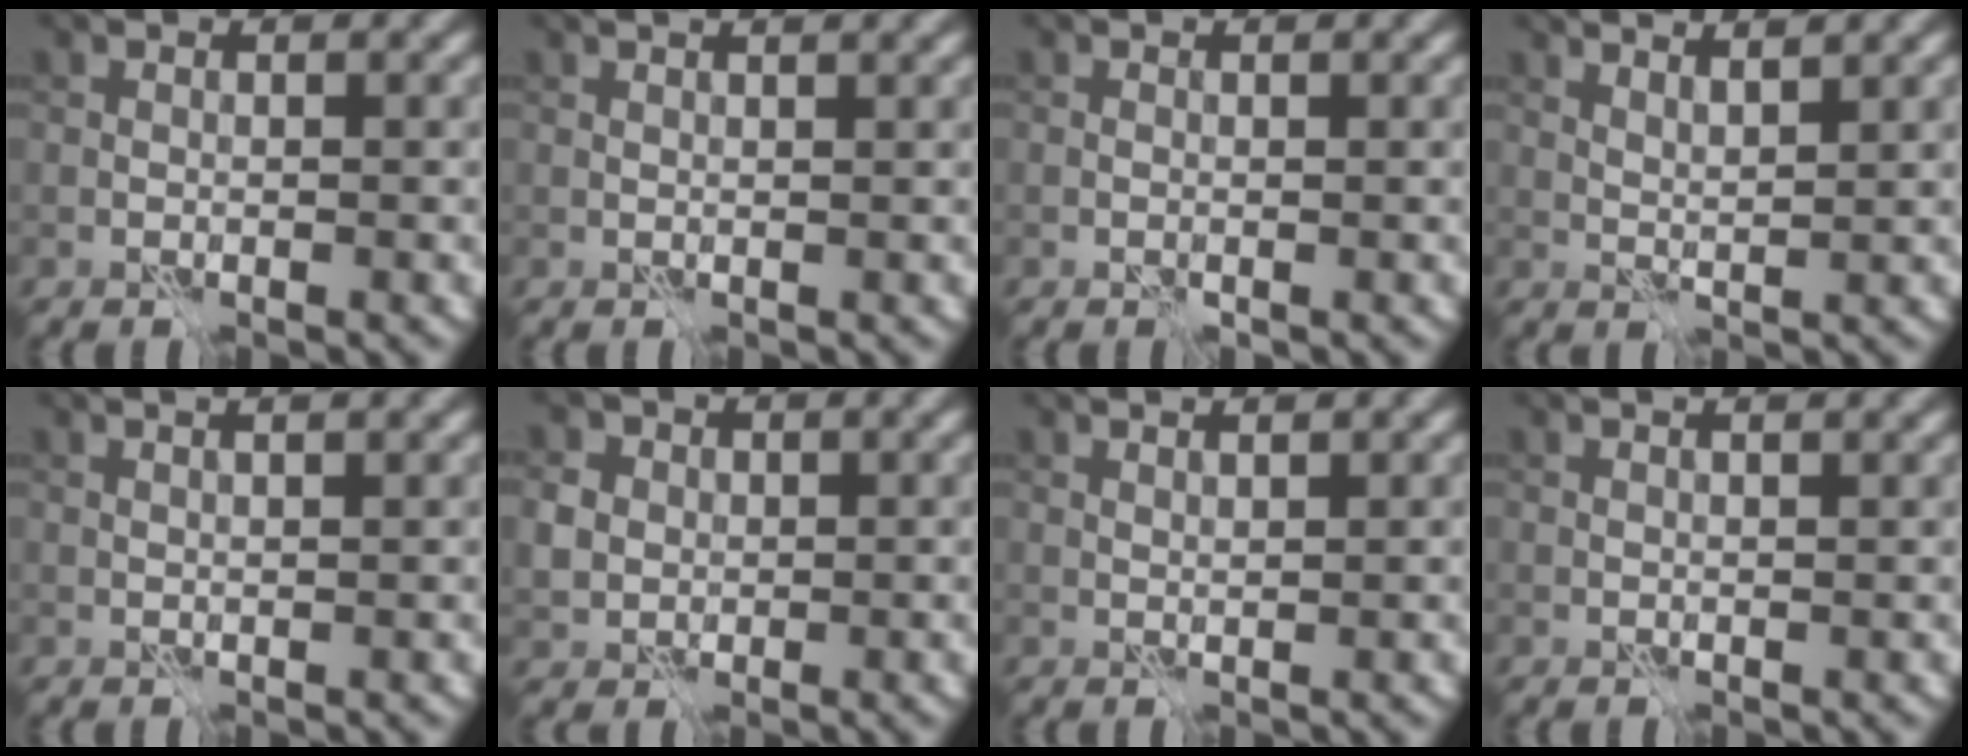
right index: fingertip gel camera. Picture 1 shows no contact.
{"total": 2.7, "force": [1.9, 0.8, 1.8], "torque": [-0.014, 0.017, 0.007]}
{"total": 0.0}
{"total": 3.3, "force": [2.6, 0.6, 2.0], "torque": [-0.025, 0.011, 0.027]}
{"total": 3.8, "force": [2.3, 1.3, 2.7], "torque": [-0.026, 0.032, 0.008]}
{"total": 4.6, "force": [1.1, 4.0, 1.9], "torque": [-0.048, 0.015, 0.010]}
{"total": 1.6, "force": [1.2, 0.1, 0.9], "torque": [-0.016, 0.001, 0.008]}
{"total": 3.1, "force": [2.0, 1.1, 2.1], "torque": [-0.021, 0.025, 0.008]}